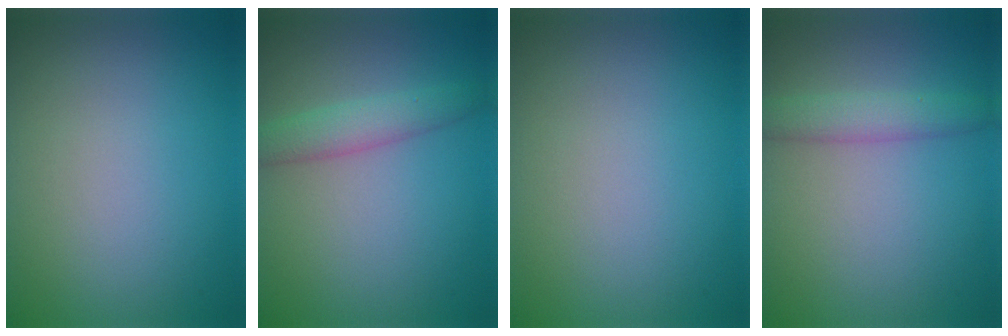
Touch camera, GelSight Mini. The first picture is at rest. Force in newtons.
{"total": 2.7, "press": 2.6, "slide": 0.2}
{"total": 0.0}
{"total": 2.7, "press": 2.7, "slide": 0.2}